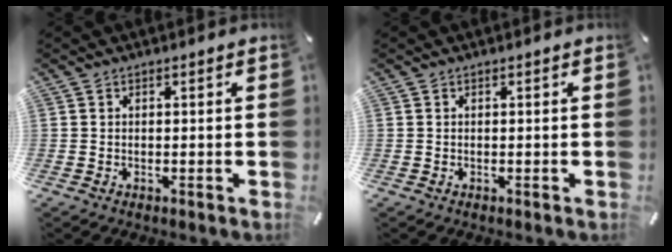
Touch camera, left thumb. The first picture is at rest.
{"total": 0.0}